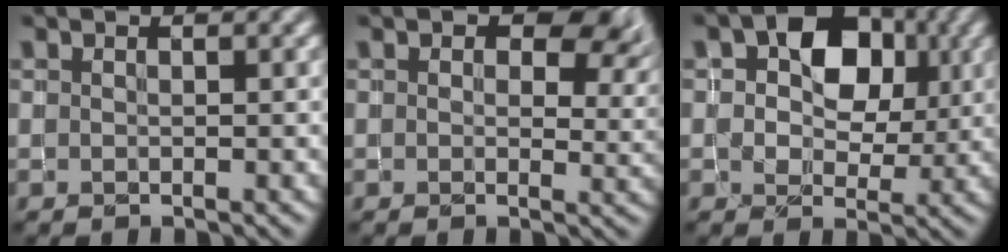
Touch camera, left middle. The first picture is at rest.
{"total": 5.7, "force": [2.1, 3.6, 3.9], "torque": [-0.050, -0.005, 0.030]}
{"total": 7.7, "force": [2.0, 5.3, 5.2], "torque": [-0.078, 0.011, 0.012]}